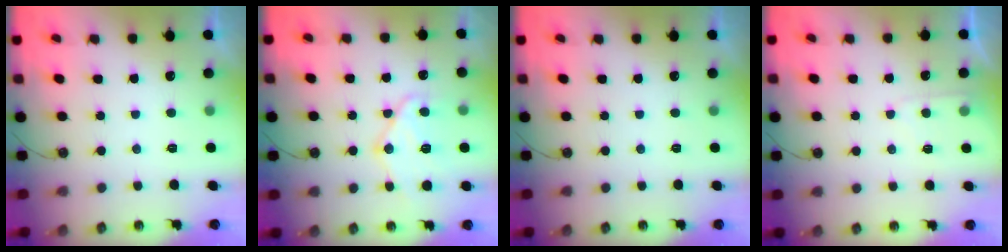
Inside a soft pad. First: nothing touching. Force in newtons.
{"total": 13.9, "press": 13.8, "slide": 1.4}
{"total": 0.0}
{"total": 4.1, "press": 4.1, "slide": 0.5}